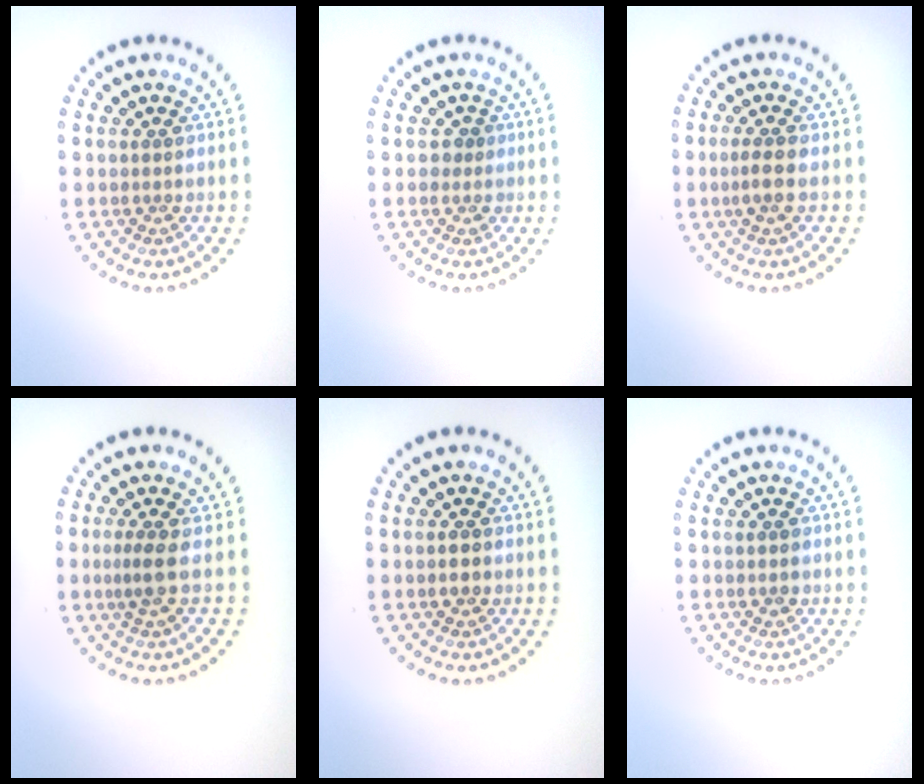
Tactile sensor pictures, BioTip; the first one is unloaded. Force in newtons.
{"total": 1.1, "press": 0.8, "slide": 0.7}
{"total": 1.6, "press": 1.4, "slide": 0.7}
{"total": 1.9, "press": 1.3, "slide": 1.4}
{"total": 1.1, "press": 1.0, "slide": 0.2}
{"total": 1.0, "press": 1.0, "slide": 0.1}